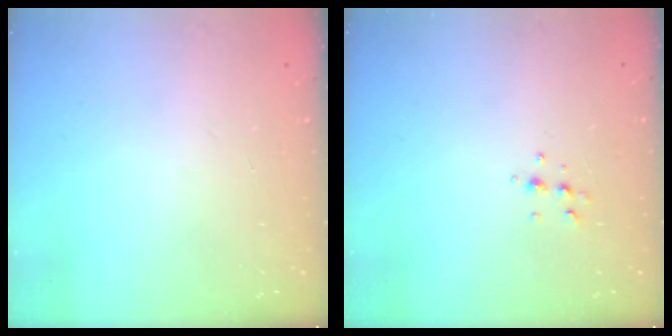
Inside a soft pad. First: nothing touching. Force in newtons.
{"total": 4.9, "press": 4.8, "slide": 1.1}